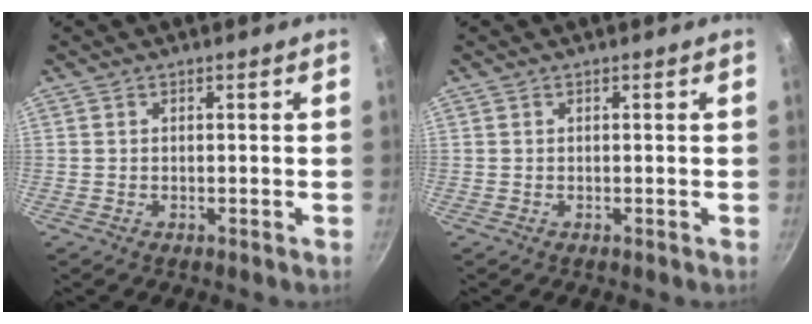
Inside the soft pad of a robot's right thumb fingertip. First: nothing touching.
{"total": 0.0}